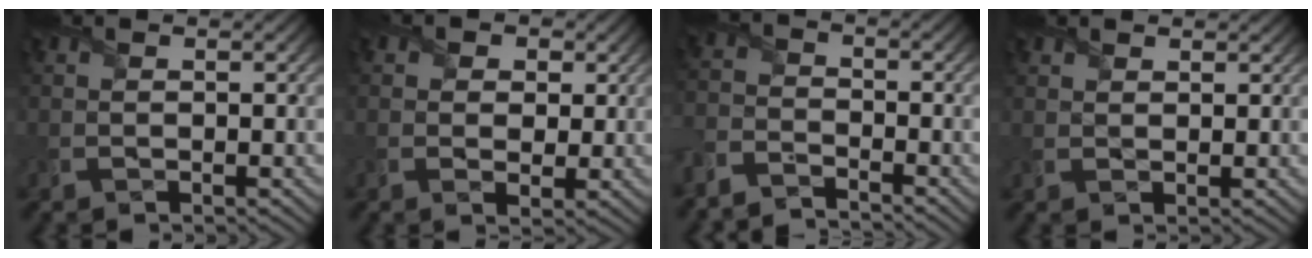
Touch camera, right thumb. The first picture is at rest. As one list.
[{"total": 4.3, "force": [1.5, 3.4, 2.3], "torque": [-0.048, -0.002, 0.013]}, {"total": 4.5, "force": [-4.4, 0.8, 0.7], "torque": [-0.019, -0.006, -0.105]}, {"total": 1.5, "force": [1.4, 0.6, 0.2], "torque": [-0.008, 0.000, 0.030]}]